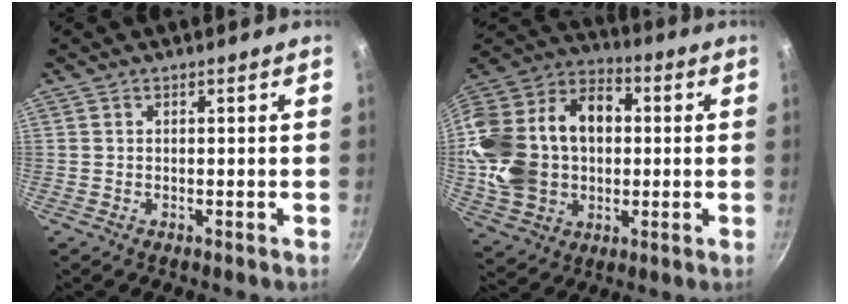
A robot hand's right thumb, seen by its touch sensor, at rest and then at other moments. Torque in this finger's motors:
{"motor_torque": [1.13, 3.88, 1.65, -1.12, 0.27]}